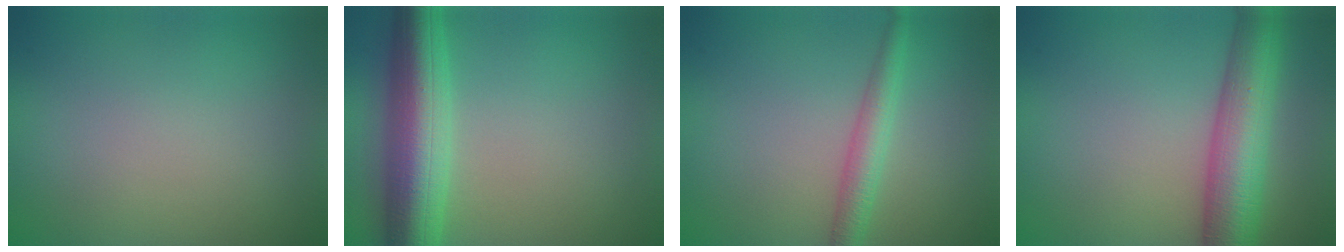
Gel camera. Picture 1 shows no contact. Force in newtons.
{"total": 8.2, "press": 8.2, "slide": 0.4}
{"total": 2.7, "press": 2.7, "slide": 0.1}
{"total": 8.1, "press": 8.1, "slide": 0.2}